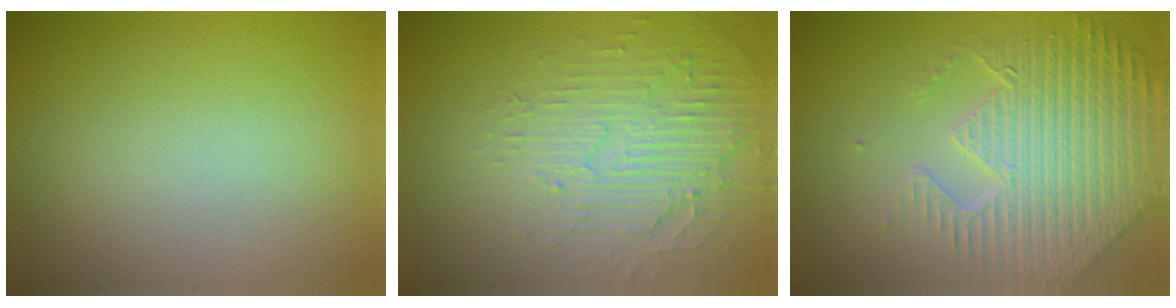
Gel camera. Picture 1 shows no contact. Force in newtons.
{"total": 4.1, "press": 3.3, "slide": 2.4}
{"total": 8.0, "press": 5.9, "slide": 5.4}